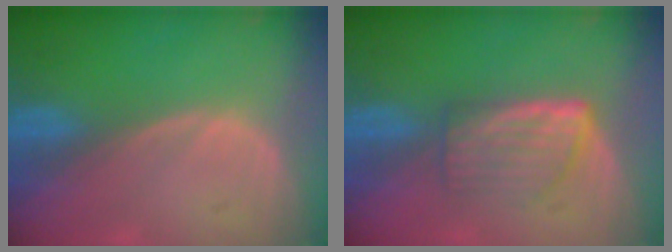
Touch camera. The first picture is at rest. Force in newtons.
{"total": 6.0, "press": 5.4, "slide": 2.7}